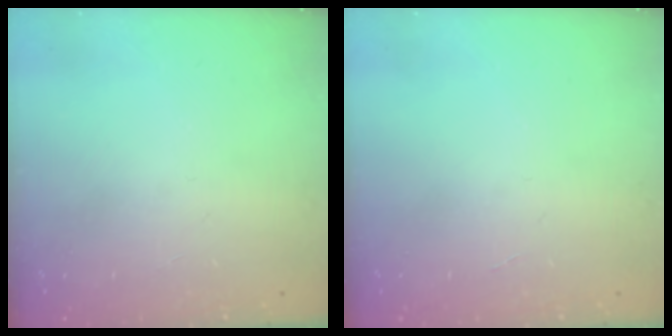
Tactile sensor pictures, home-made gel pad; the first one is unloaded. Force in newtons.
{"total": 0.0}